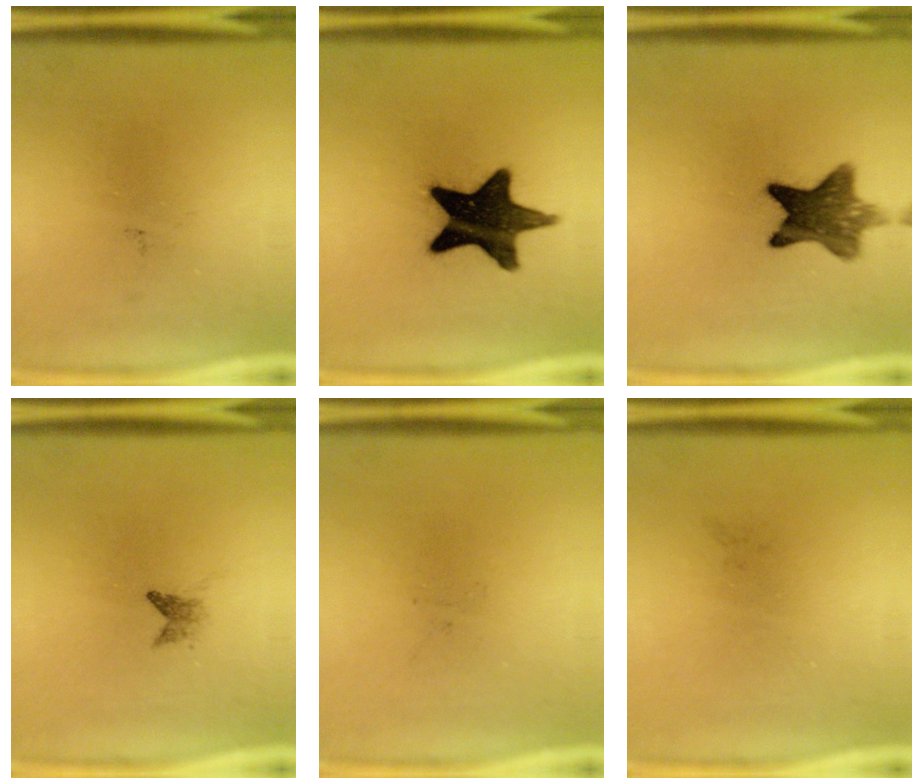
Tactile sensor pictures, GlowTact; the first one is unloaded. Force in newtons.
{"total": 16.6}
{"total": 9.6}
{"total": 1.2}
{"total": 0.0}
{"total": 0.0}